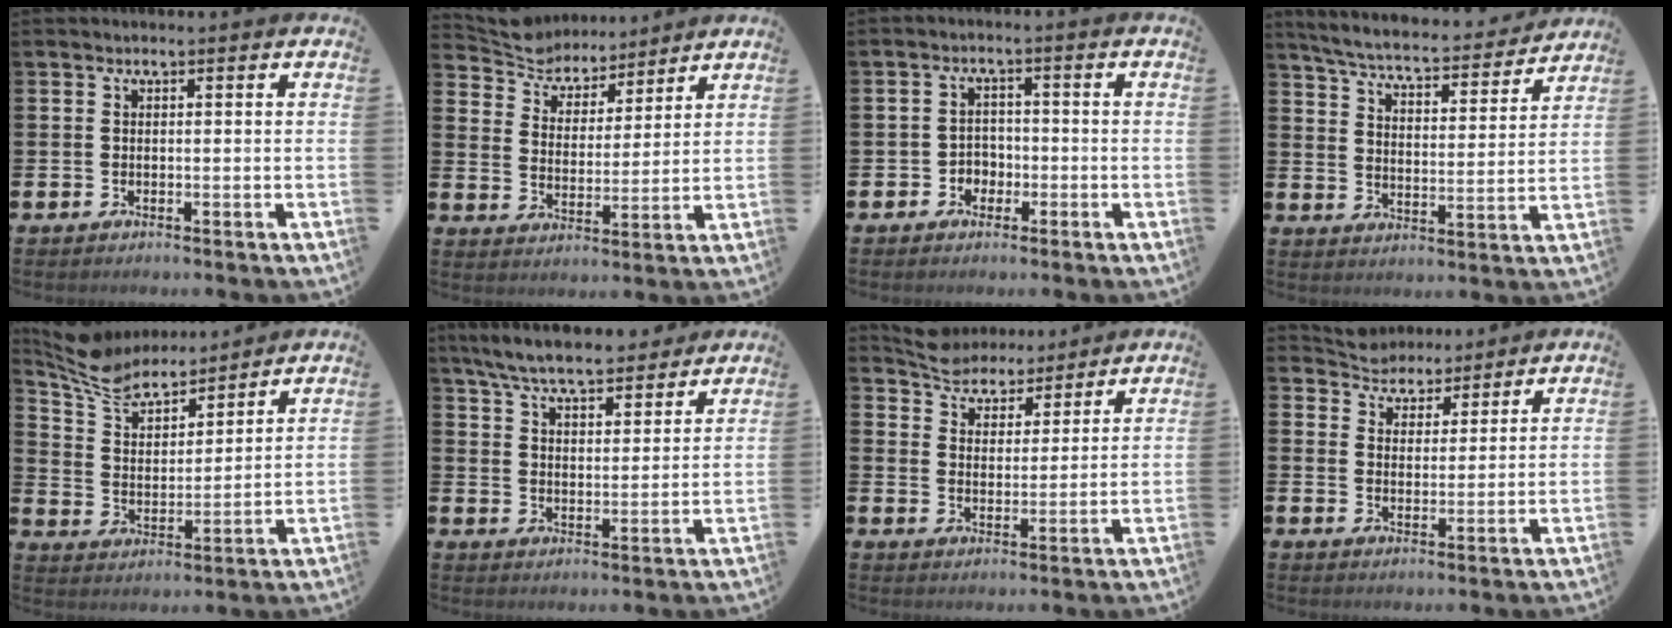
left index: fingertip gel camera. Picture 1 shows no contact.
{"total": 5.8, "force": [5.4, 2.0, 0.1], "torque": [-0.038, -0.040, 0.092]}
{"total": 2.7, "force": [-1.4, 2.2, 0.7], "torque": [-0.019, 0.006, -0.034]}
{"total": 5.6, "force": [5.4, 0.6, 1.5], "torque": [-0.059, -0.042, 0.086]}
{"total": 8.4, "force": [7.8, 2.4, 2.2], "torque": [-0.079, -0.044, 0.141]}
{"total": 7.4, "force": [6.9, 1.3, 2.2], "torque": [-0.073, -0.034, 0.125]}
{"total": 5.4, "force": [5.2, 1.4, -0.1], "torque": [-0.023, -0.027, 0.093]}
{"total": 4.5, "force": [4.2, 1.3, -0.7], "torque": [-0.011, -0.027, 0.075]}